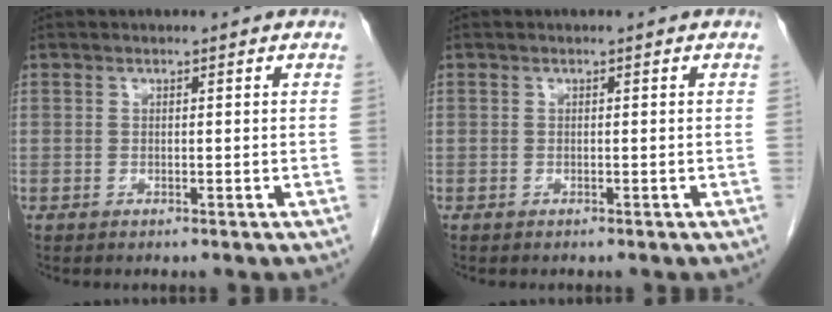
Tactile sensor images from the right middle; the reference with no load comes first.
{"total": 0.0}